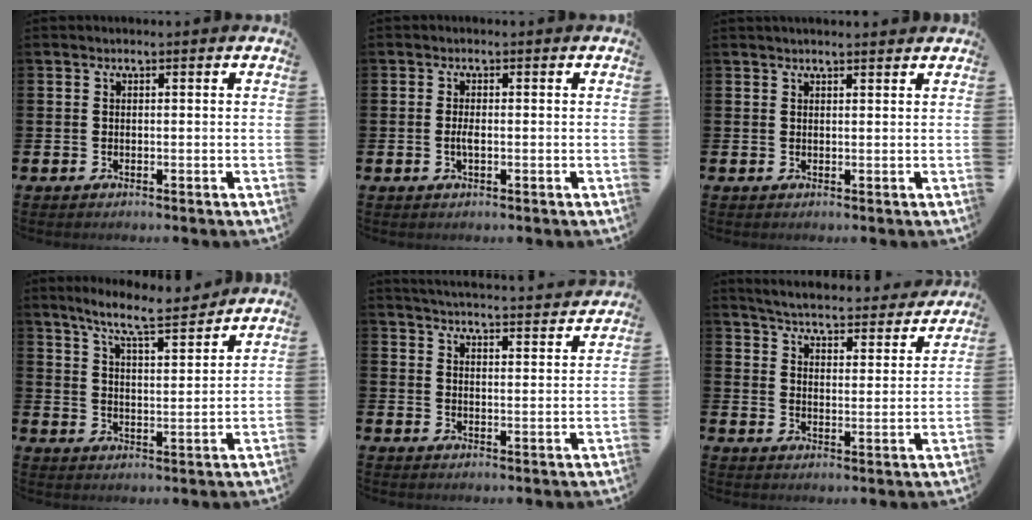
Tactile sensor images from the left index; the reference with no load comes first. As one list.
[{"total": 1.4, "force": [-0.3, 0.4, 1.3], "torque": [-0.031, 0.003, -0.004]}, {"total": 1.3, "force": [1.2, 0.0, 0.2], "torque": [0.003, -0.004, 0.021]}, {"total": 8.0, "force": [7.2, 0.7, 3.3], "torque": [-0.083, -0.038, 0.126]}, {"total": 4.9, "force": [4.9, -0.2, 0.4], "torque": [-0.021, -0.040, 0.084]}, {"total": 5.0, "force": [4.9, 0.4, 1.0], "torque": [-0.046, -0.038, 0.082]}]